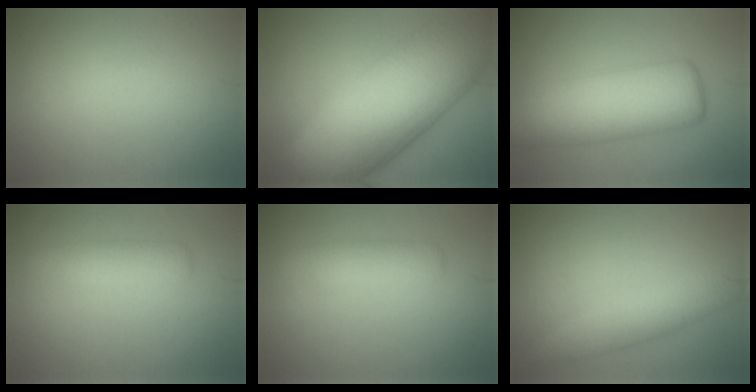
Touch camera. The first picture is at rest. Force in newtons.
{"total": 16.0, "press": 16.0, "slide": 0.6}
{"total": 8.4, "press": 8.3, "slide": 0.3}
{"total": 2.2, "press": 2.2, "slide": 0.0}
{"total": 2.2, "press": 2.2, "slide": 0.0}
{"total": 3.3, "press": 3.3, "slide": 0.1}